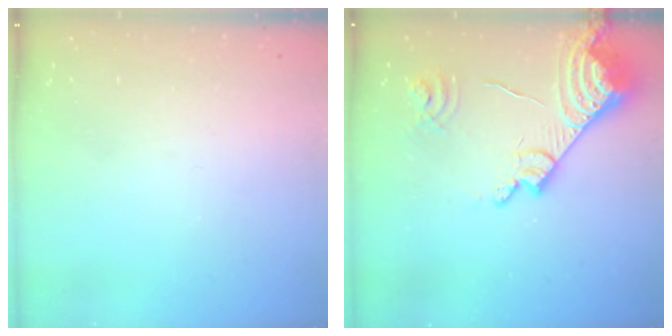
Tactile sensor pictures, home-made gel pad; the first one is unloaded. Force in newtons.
{"total": 17.2, "press": 17.1, "slide": 1.9}